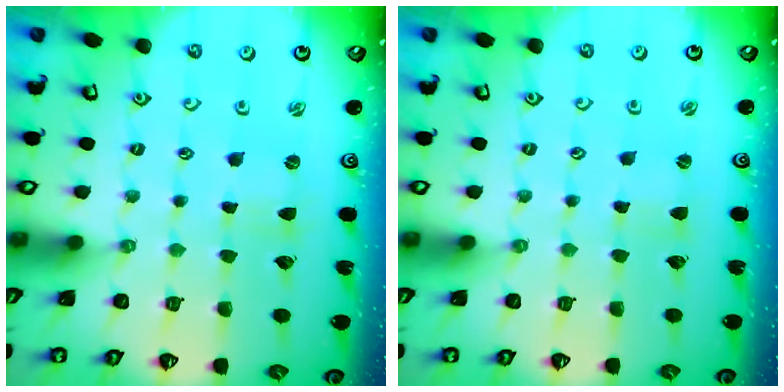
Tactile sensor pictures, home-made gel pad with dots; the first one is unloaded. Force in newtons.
{"total": 1.0, "press": 1.0, "slide": 0.1}